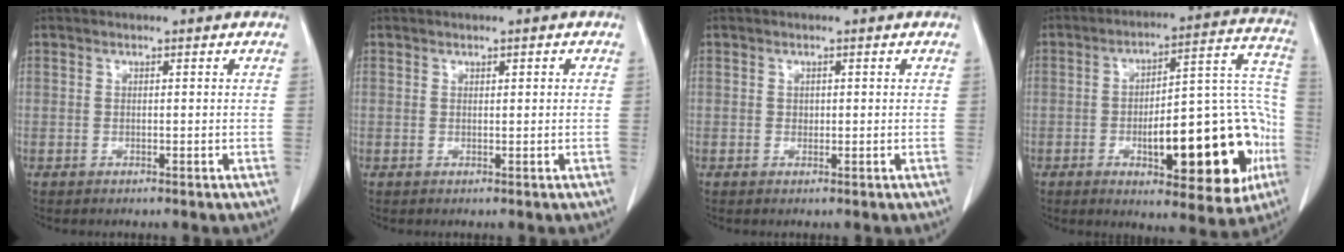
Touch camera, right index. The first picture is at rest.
{"total": 0.6, "force": [0.3, 0.2, 0.6], "torque": [-0.008, 0.002, 0.004]}
{"total": 0.7, "force": [0.1, 0.6, 0.3], "torque": [-0.002, 0.001, 0.001]}
{"total": 23.2, "force": [-6.4, 7.0, 21.2], "torque": [-0.226, 0.033, -0.073]}